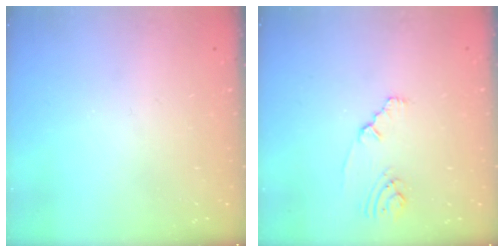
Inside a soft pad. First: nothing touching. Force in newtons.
{"total": 2.3, "press": 2.3, "slide": 0.4}